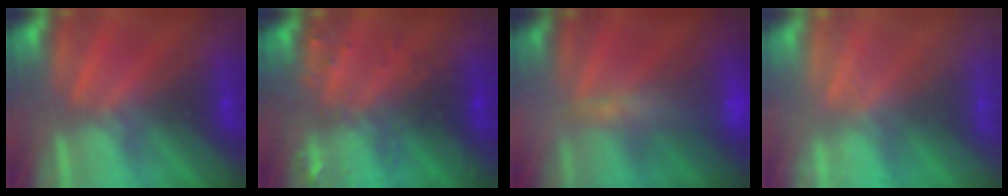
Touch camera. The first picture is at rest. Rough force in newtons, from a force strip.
{"total": 3.0}
{"total": 9.4}
{"total": 2.3}